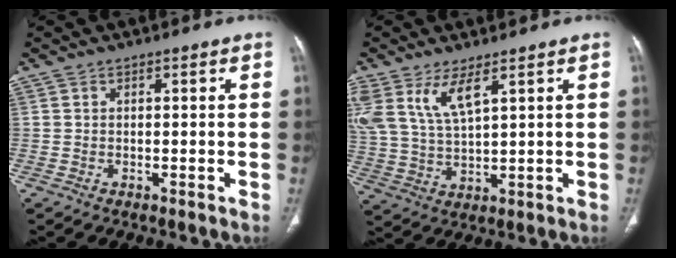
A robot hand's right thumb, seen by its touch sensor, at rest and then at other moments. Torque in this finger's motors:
{"motor_torque": [-0.82, 0.85, 0.76, 0.93, 0.05]}